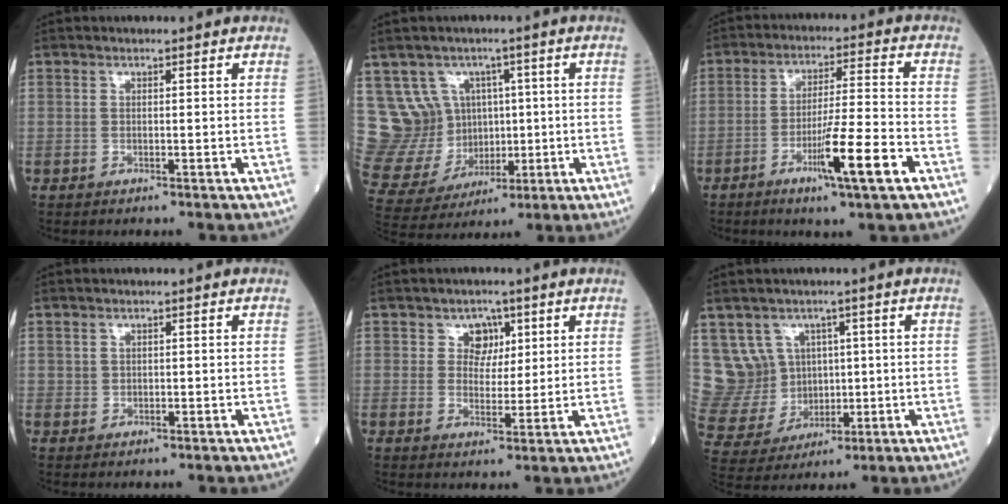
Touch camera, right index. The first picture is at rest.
{"total": 12.0, "force": [3.2, 10.8, 4.1], "torque": [-0.104, 0.044, 0.096]}
{"total": 9.9, "force": [-4.6, -0.3, 8.8], "torque": [-0.153, -0.012, -0.077]}
{"total": 0.7, "force": [0.3, 0.6, 0.2], "torque": [-0.001, 0.001, 0.006]}
{"total": 3.7, "force": [1.9, 3.0, 1.2], "torque": [-0.011, 0.004, 0.031]}
{"total": 9.4, "force": [2.9, 8.7, 2.2], "torque": [-0.068, 0.041, 0.085]}